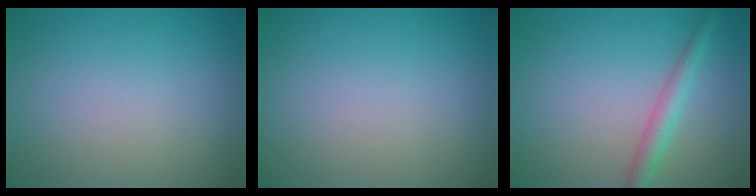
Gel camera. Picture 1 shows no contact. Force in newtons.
{"total": 0.0}
{"total": 2.5, "press": 2.5, "slide": 0.0}